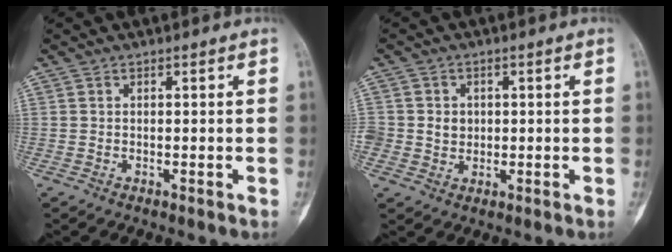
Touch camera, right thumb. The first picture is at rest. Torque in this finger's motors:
{"motor_torque": [-0.36, 0.64, 0.17, -0.16, 0.00]}